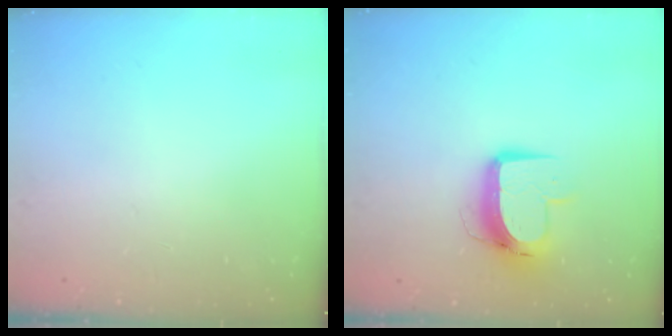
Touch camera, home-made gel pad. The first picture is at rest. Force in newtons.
{"total": 10.4, "press": 10.4, "slide": 1.1}